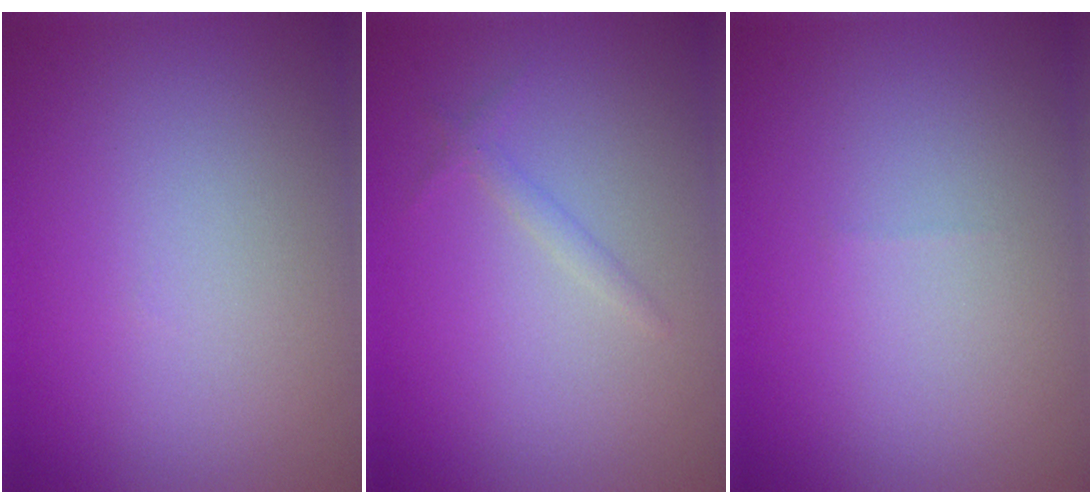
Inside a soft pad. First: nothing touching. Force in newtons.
{"total": 0.9, "press": 0.9, "slide": 0.1}
{"total": 0.0}